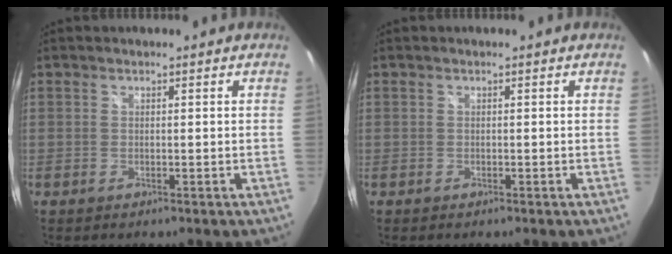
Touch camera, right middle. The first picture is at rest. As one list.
[{"total": 0.0}]